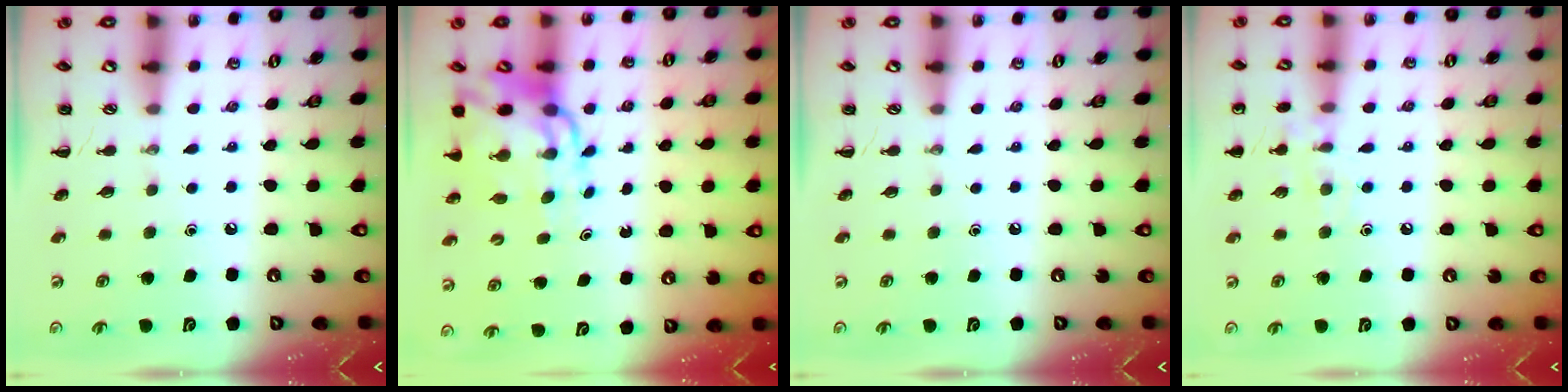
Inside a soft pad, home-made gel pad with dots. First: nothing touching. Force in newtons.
{"total": 11.7, "press": 11.2, "slide": 3.4}
{"total": 0.0}
{"total": 8.7, "press": 8.5, "slide": 1.9}